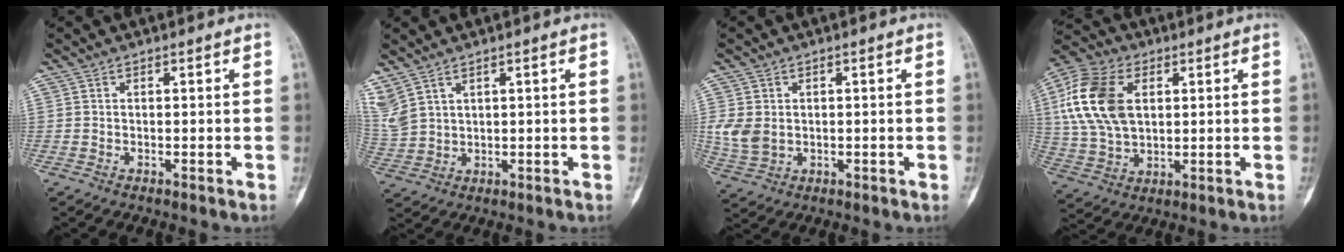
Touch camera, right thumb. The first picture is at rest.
{"total": 6.9, "force": [4.6, 3.6, 3.7], "torque": [-0.096, -0.009, 0.115]}
{"total": 5.7, "force": [0.2, 4.5, 3.5], "torque": [-0.066, -0.001, 0.013]}
{"total": 16.6, "force": [3.8, 10.8, 12.1], "torque": [-0.242, 0.003, 0.072]}